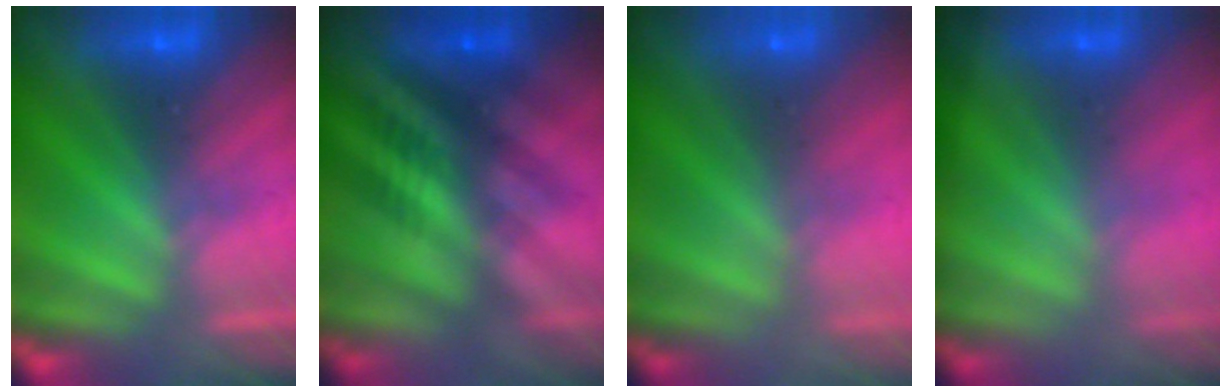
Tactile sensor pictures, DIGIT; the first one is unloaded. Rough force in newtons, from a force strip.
{"total": 2.6}
{"total": 9.6}
{"total": 1.4}